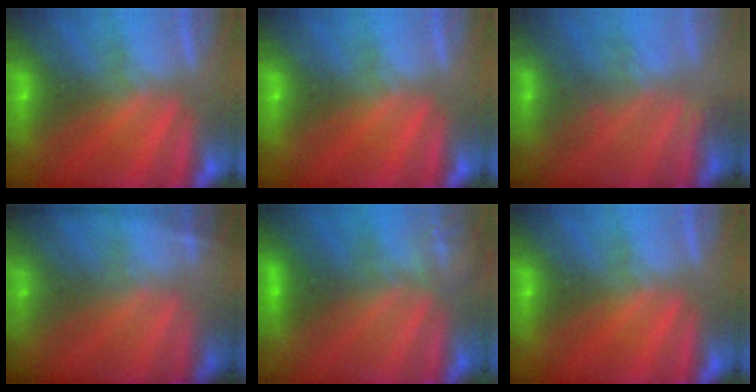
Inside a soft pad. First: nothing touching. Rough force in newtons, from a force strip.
{"total": 0.0}
{"total": 2.8}
{"total": 5.7}
{"total": 3.0}
{"total": 0.0}